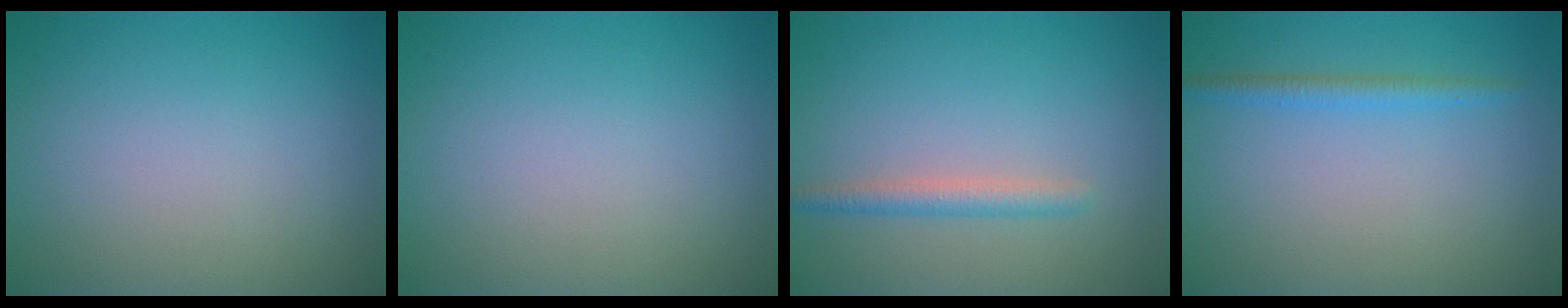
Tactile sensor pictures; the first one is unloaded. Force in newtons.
{"total": 0.0}
{"total": 1.8, "press": 1.8, "slide": 0.1}
{"total": 1.6, "press": 1.6, "slide": 0.1}